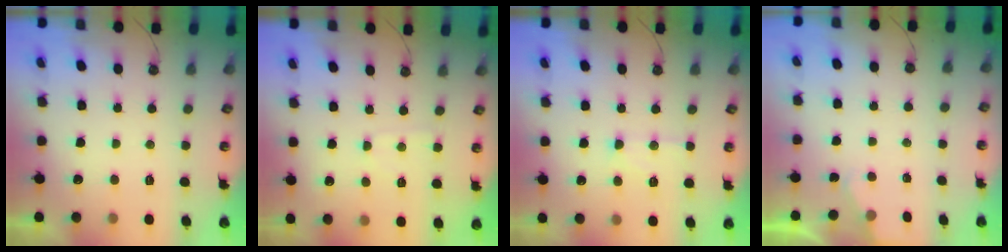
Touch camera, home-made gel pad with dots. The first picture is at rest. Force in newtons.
{"total": 4.1, "press": 4.1, "slide": 0.4}
{"total": 10.5, "press": 10.5, "slide": 1.0}
{"total": 1.8, "press": 1.8, "slide": 0.3}